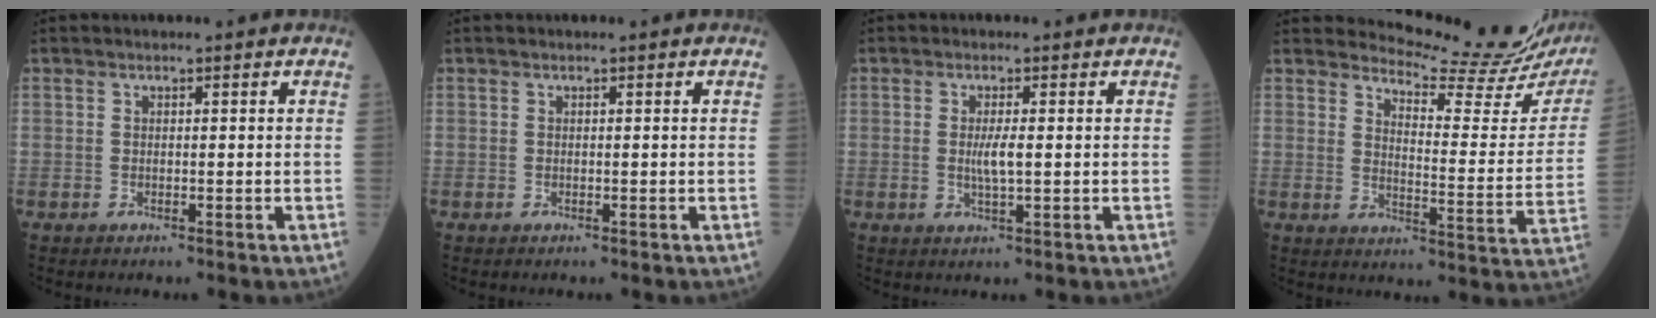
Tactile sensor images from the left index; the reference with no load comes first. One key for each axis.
{"total": 0.0}
{"total": 2.7, "fx": 0.2, "fy": 0.2, "fz": 2.7, "tx": -0.056, "ty": -0.003, "tz": 0.004}
{"total": 16.3, "fx": 16.0, "fy": -0.3, "fz": 3.0, "tx": -0.047, "ty": -0.108, "tz": 0.187}